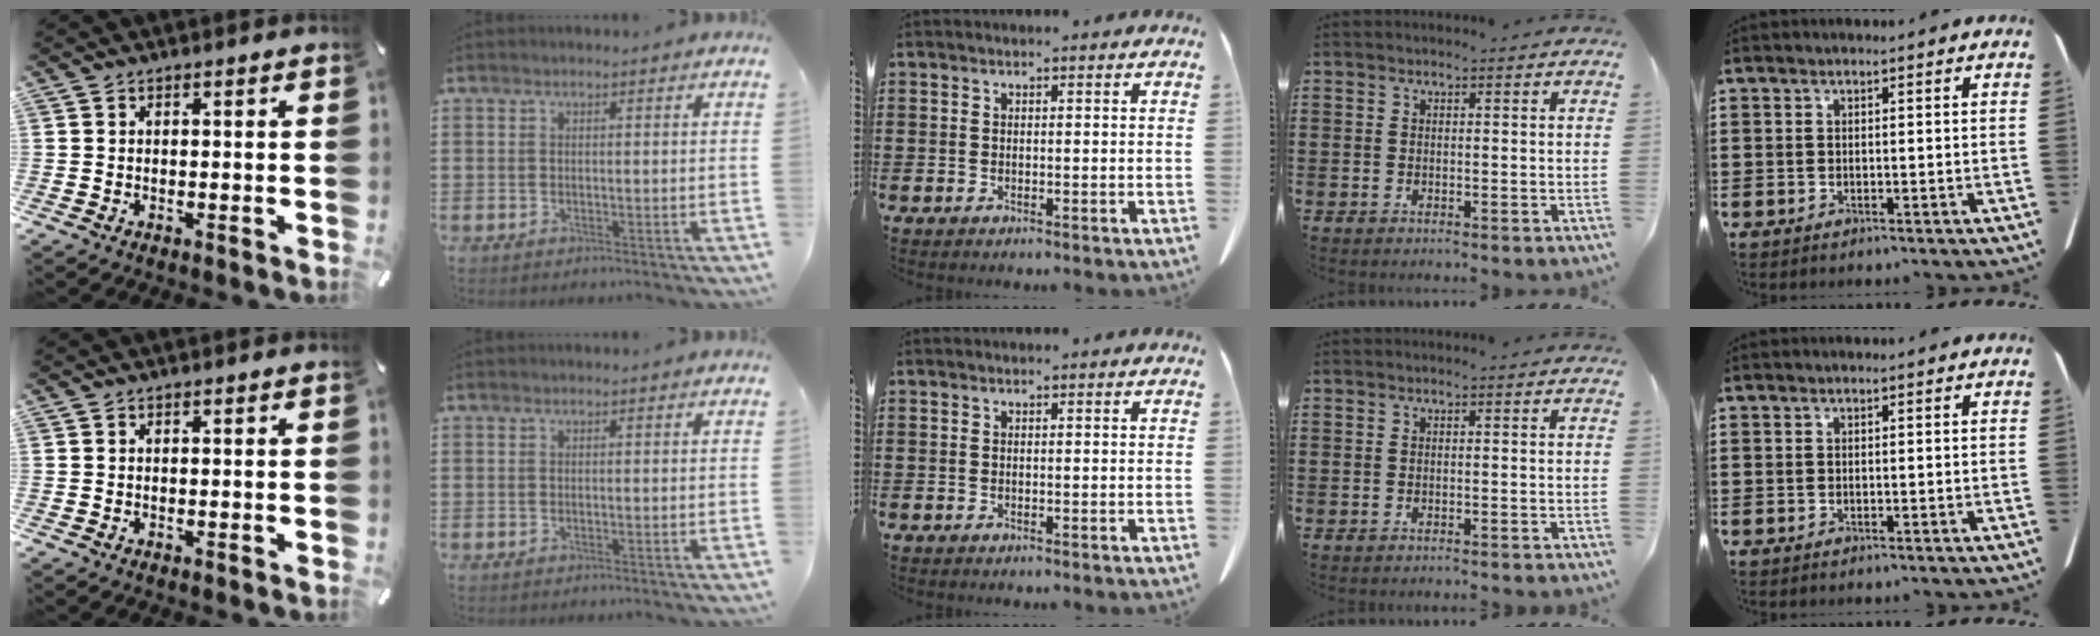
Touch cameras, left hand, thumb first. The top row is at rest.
{"ring": {"total": 0.6, "force": [-0.6, -0.1, 0.2], "torque": [-0.005, -0.002, -0.011]}}